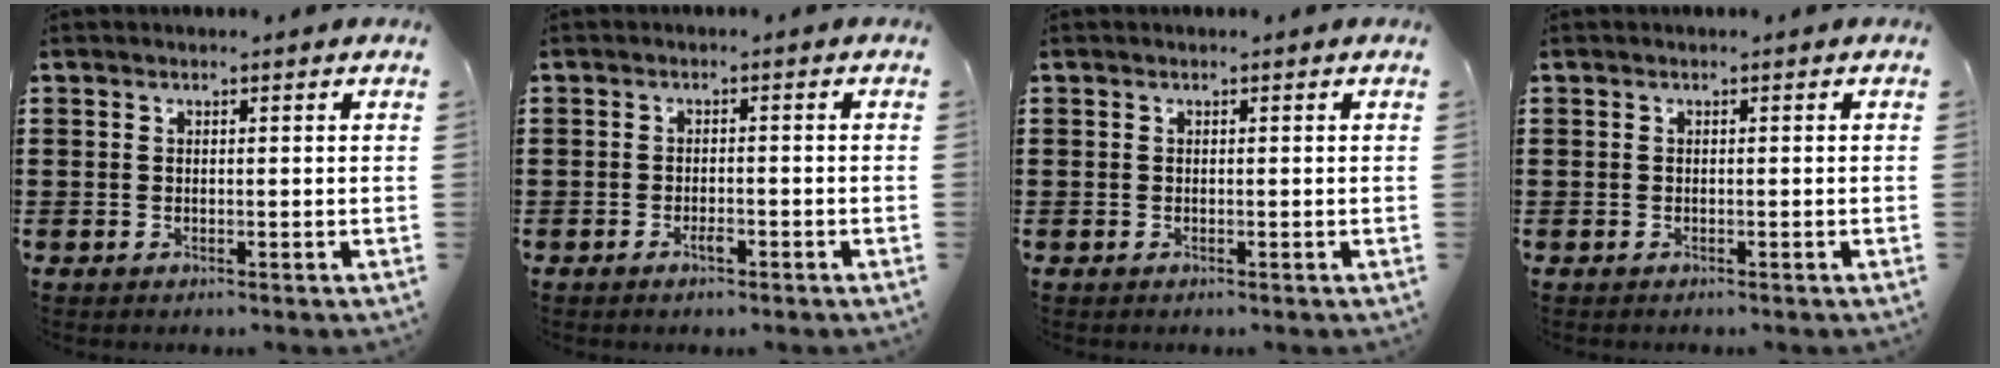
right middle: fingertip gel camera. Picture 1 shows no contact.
{"total": 1.8, "force": [-1.1, 0.5, 1.3], "torque": [-0.028, -0.003, -0.020]}
{"total": 0.0}
{"total": 0.0}